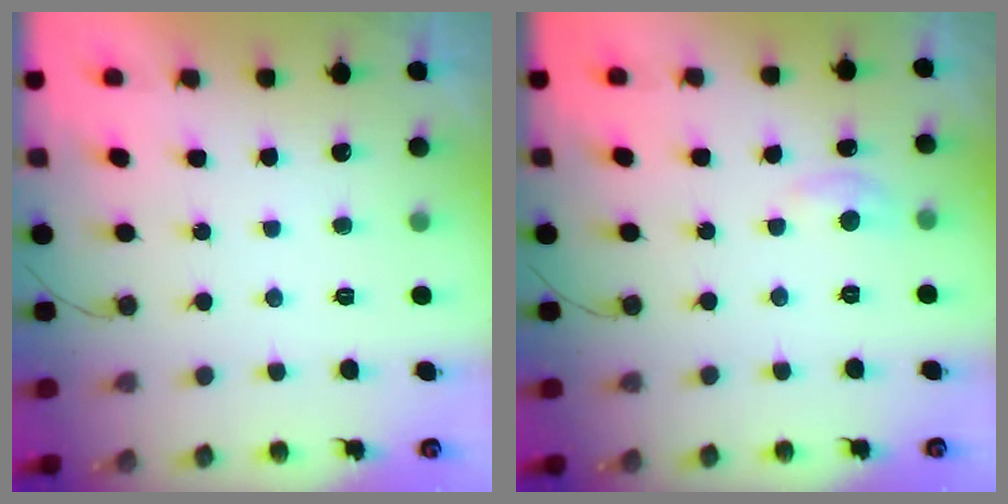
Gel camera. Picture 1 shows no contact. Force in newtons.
{"total": 5.0, "press": 5.0, "slide": 0.5}